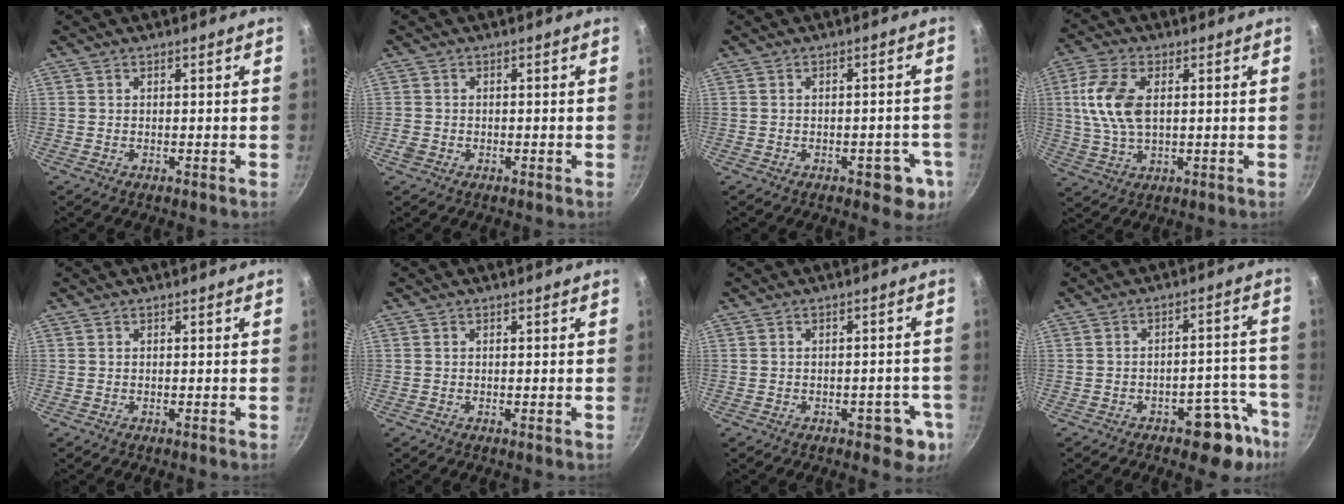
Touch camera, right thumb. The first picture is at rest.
{"total": 1.8, "force": [-0.8, 1.4, 0.7], "torque": [-0.013, 0.003, -0.015]}
{"total": 6.2, "force": [-2.4, 3.3, 4.7], "torque": [-0.027, 0.016, -0.021]}
{"total": 10.7, "force": [1.7, 5.9, 8.7], "torque": [-0.175, 0.007, 0.031]}
{"total": 0.0}
{"total": 0.0}
{"total": 6.0, "force": [-2.4, 3.4, 4.3], "torque": [-0.021, 0.019, -0.018]}
{"total": 9.8, "force": [-6.0, 4.9, 6.0], "torque": [-0.009, 0.066, -0.068]}